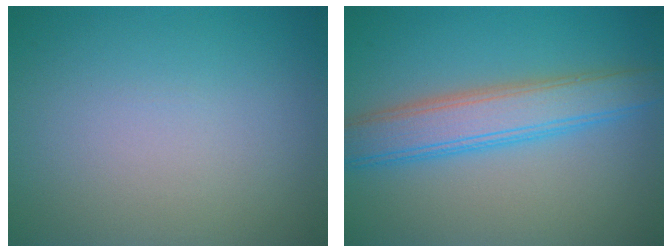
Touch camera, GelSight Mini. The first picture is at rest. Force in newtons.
{"total": 5.3, "press": 5.3, "slide": 0.1}